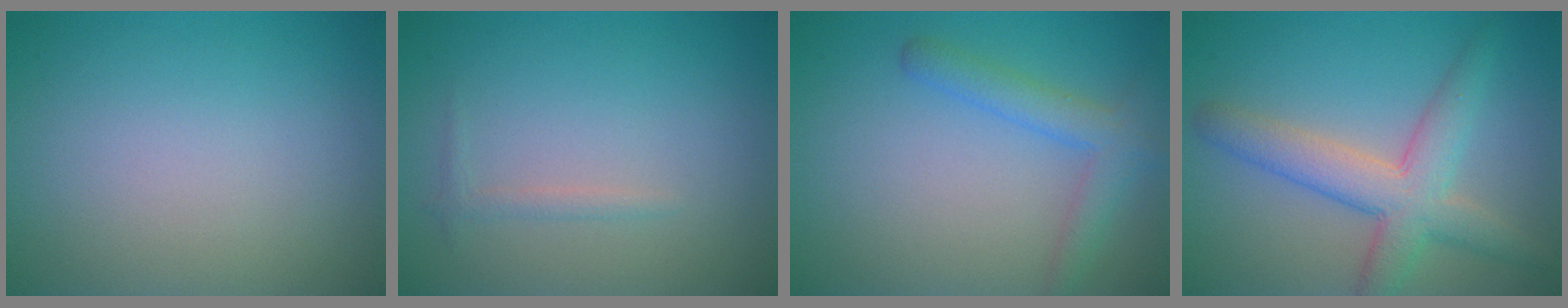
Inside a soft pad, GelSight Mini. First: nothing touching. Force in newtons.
{"total": 0.9, "press": 0.9, "slide": 0.1}
{"total": 2.7, "press": 2.7, "slide": 0.1}
{"total": 5.4, "press": 5.4, "slide": 0.3}